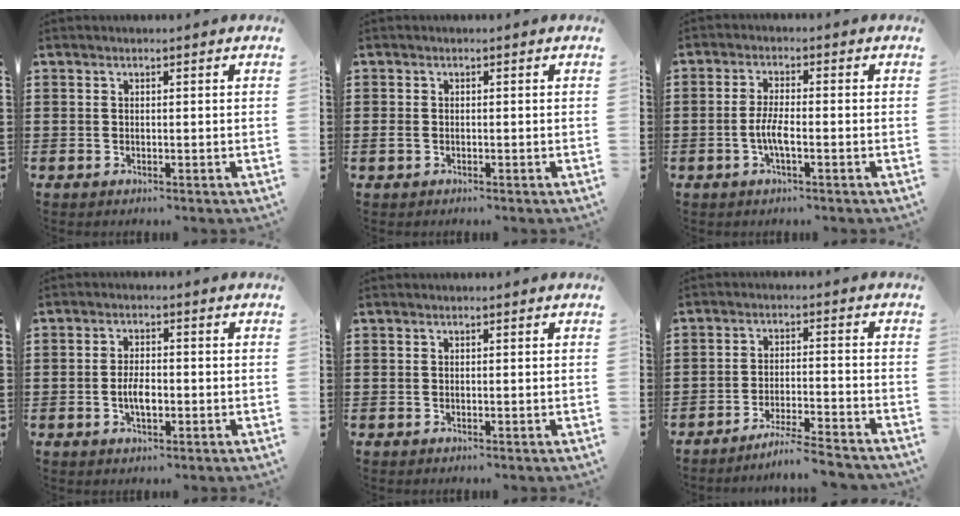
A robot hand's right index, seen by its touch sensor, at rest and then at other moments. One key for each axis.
{"total": 1.0, "fx": -0.2, "fy": 0.8, "fz": 0.6, "tx": -0.019, "ty": 0.002, "tz": -0.007}
{"total": 4.0, "fx": -1.4, "fy": 0.6, "fz": 3.7, "tx": -0.087, "ty": -0.009, "tz": -0.030}
{"total": 3.8, "fx": -0.9, "fy": 1.5, "fz": 3.4, "tx": -0.071, "ty": -0.004, "tz": -0.016}
{"total": 0.0}
{"total": 5.1, "fx": -4.7, "fy": -0.7, "fz": 1.7, "tx": -0.037, "ty": -0.015, "tz": -0.094}